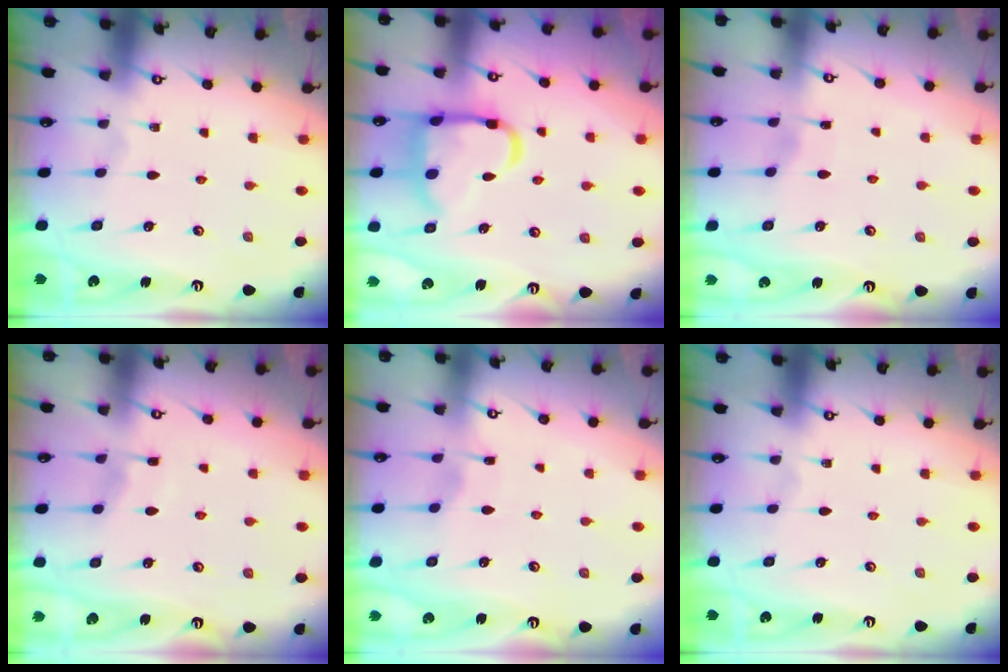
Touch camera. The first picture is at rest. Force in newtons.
{"total": 15.2, "press": 15.1, "slide": 1.7}
{"total": 2.6, "press": 2.6, "slide": 0.4}
{"total": 3.5, "press": 3.4, "slide": 0.5}
{"total": 2.6, "press": 2.6, "slide": 0.3}
{"total": 0.0}